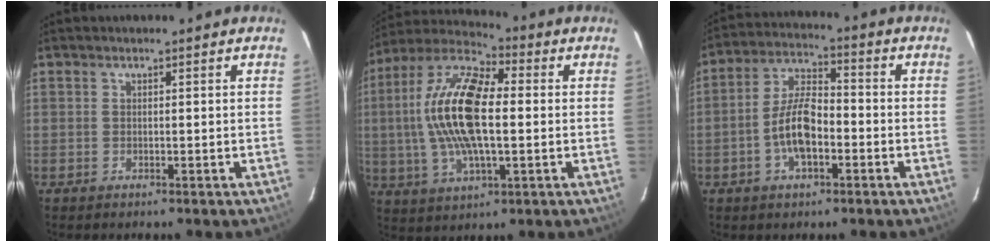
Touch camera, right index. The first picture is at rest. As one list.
[{"total": 17.8, "force": [0.7, 7.0, 16.4], "torque": [-0.324, 0.014, 0.004]}, {"total": 9.2, "force": [-3.0, 4.0, 7.7], "torque": [-0.159, 0.012, -0.055]}]